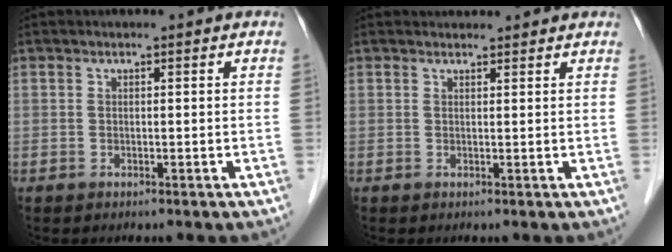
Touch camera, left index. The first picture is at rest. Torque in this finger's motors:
{"motor_torque": [-0.14, -0.16, -0.02, -0.01]}